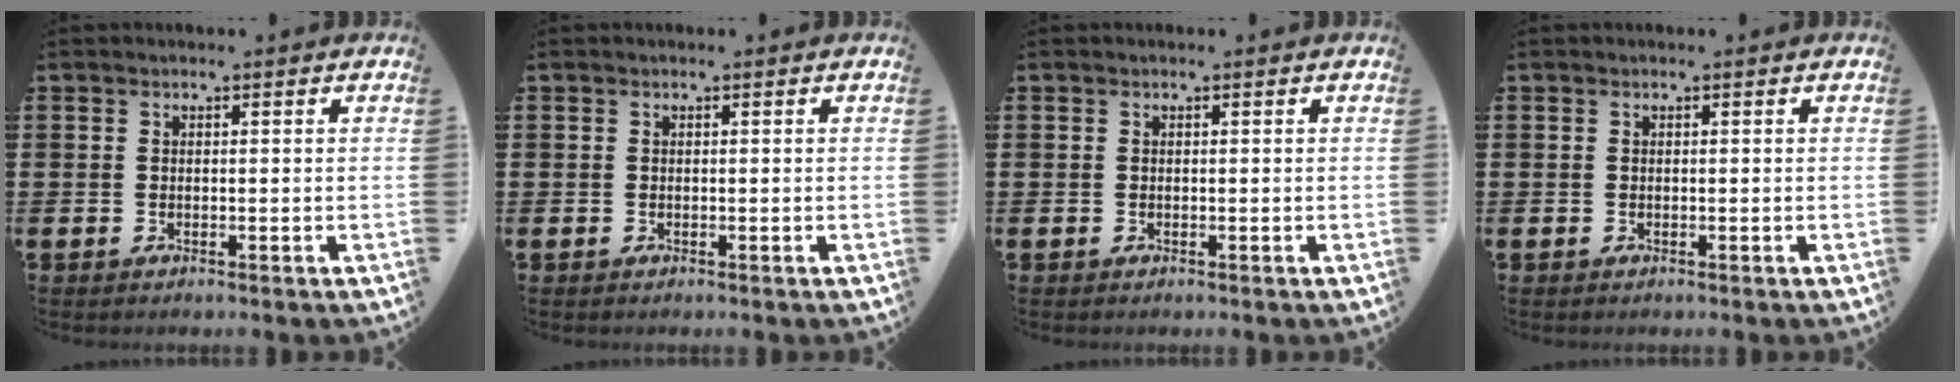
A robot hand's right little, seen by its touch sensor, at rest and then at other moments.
{"total": 0.0}
{"total": 0.0}
{"total": 0.0}